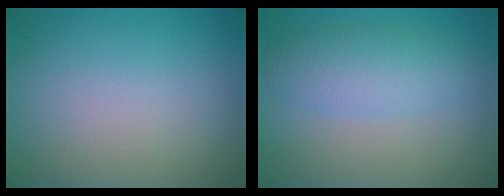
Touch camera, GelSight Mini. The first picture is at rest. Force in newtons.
{"total": 3.7, "press": 3.7, "slide": 0.1}